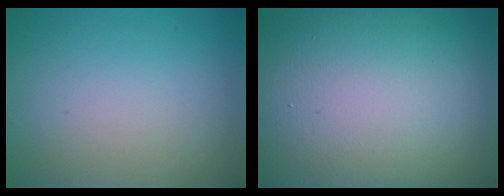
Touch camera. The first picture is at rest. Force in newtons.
{"total": 24.5, "press": 24.5, "slide": 1.0}